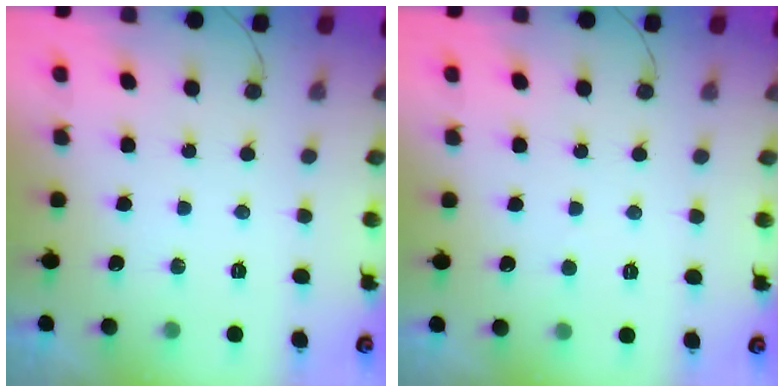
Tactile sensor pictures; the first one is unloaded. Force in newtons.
{"total": 2.3, "press": 2.3, "slide": 0.2}